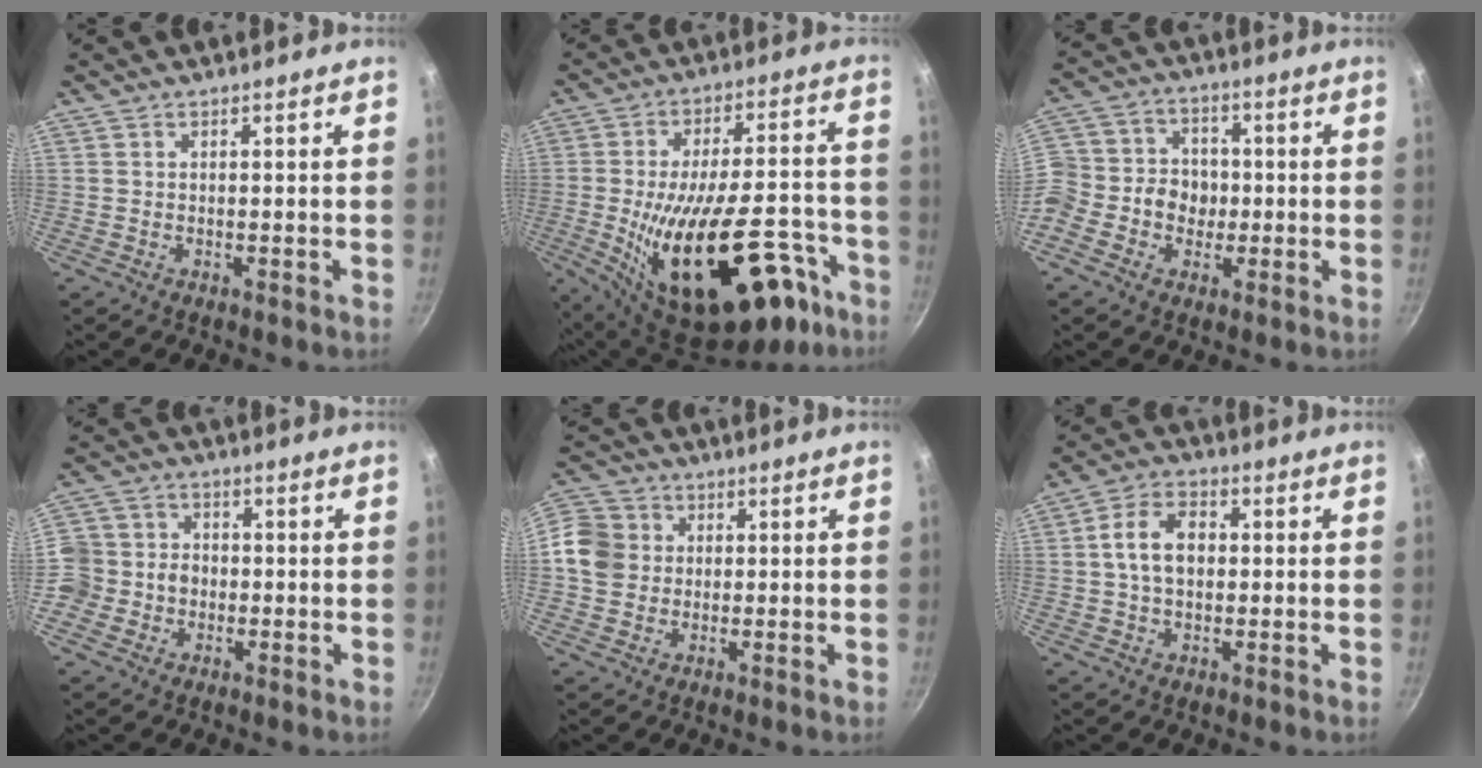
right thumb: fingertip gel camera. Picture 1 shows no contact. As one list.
[{"total": 28.8, "force": [-11.8, 13.4, 22.5], "torque": [-0.308, 0.042, -0.154]}, {"total": 12.7, "force": [-2.8, 11.1, 5.5], "torque": [-0.085, 0.035, -0.067]}, {"total": 9.9, "force": [-2.2, 8.9, 3.7], "torque": [-0.043, 0.028, -0.054]}, {"total": 10.1, "force": [0.7, 9.0, 4.4], "torque": [-0.062, 0.014, -0.003]}, {"total": 8.5, "force": [0.6, 5.9, 6.1], "torque": [-0.091, 0.020, 0.002]}]